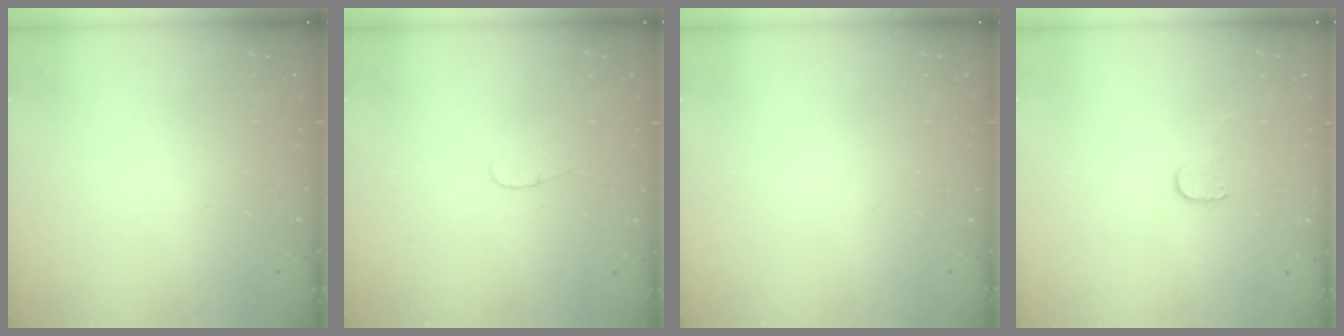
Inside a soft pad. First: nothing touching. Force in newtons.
{"total": 3.4, "press": 3.3, "slide": 0.4}
{"total": 0.0}
{"total": 5.4, "press": 5.3, "slide": 0.5}